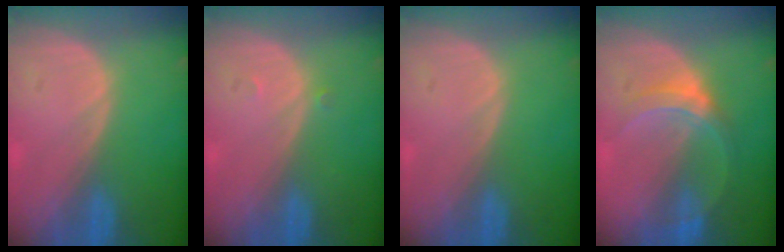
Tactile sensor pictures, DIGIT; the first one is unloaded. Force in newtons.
{"total": 0.7, "press": 0.5, "slide": 0.5}
{"total": 0.0}
{"total": 5.2, "press": 5.1, "slide": 0.9}